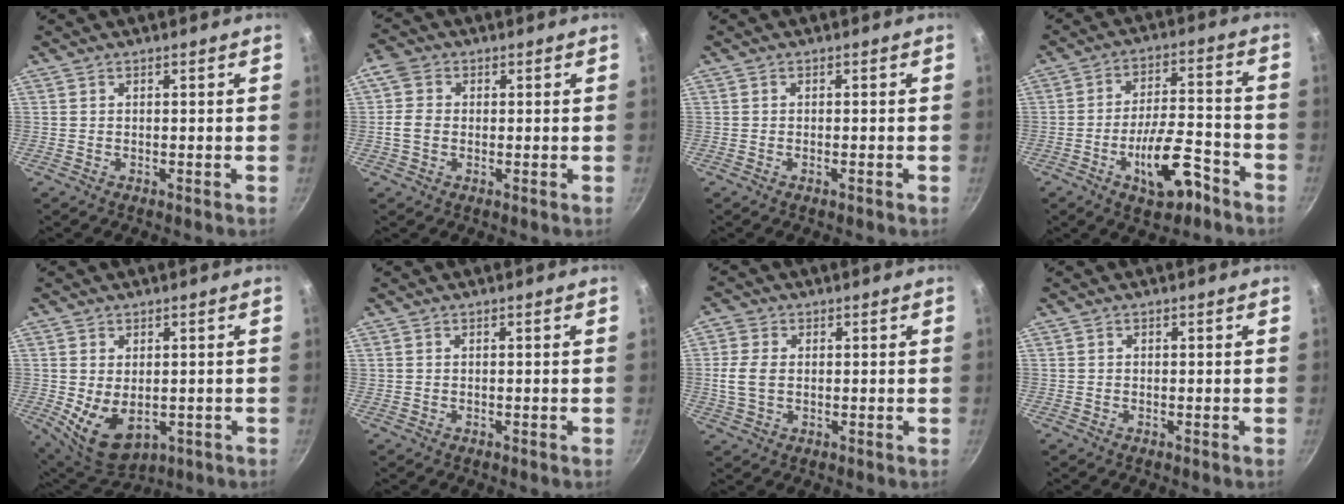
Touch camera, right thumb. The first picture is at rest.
{"total": 4.6, "force": [-0.2, 3.7, 2.7], "torque": [-0.040, 0.008, -0.014]}
{"total": 0.8, "force": [-0.5, 0.1, 0.6], "torque": [-0.014, 0.004, -0.011]}
{"total": 12.1, "force": [-6.1, 5.0, 9.3], "torque": [-0.135, 0.045, -0.089]}
{"total": 9.5, "force": [-1.0, 6.1, 7.2], "torque": [-0.107, -0.023, 0.007]}
{"total": 0.0}
{"total": 5.6, "force": [0.2, 4.1, 3.9], "torque": [-0.072, 0.001, 0.001]}
{"total": 0.0}